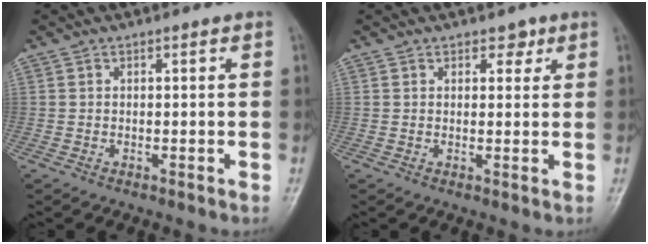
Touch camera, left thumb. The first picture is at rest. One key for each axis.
{"total": 2.3, "fx": 1.4, "fy": 1.5, "fz": 1.0, "tx": 0.005, "ty": -0.006, "tz": 0.016}